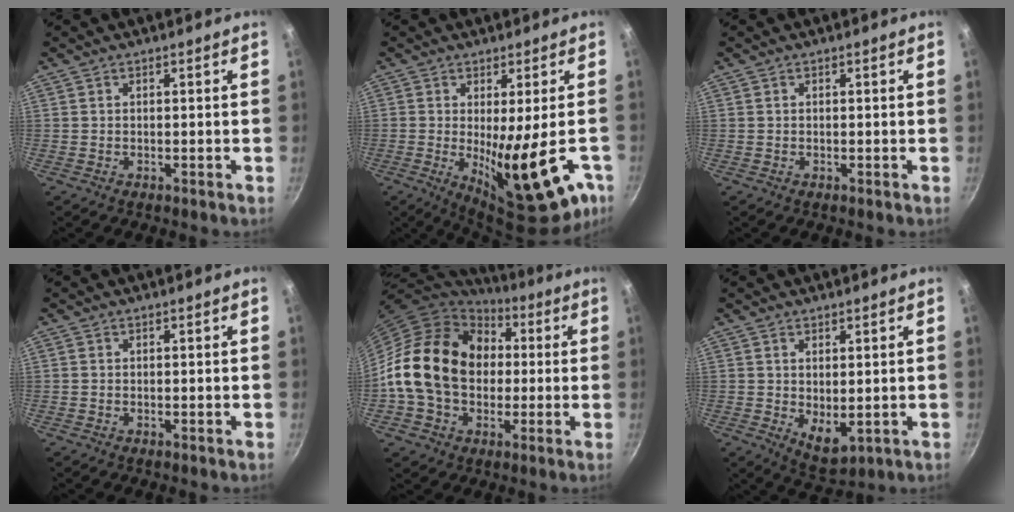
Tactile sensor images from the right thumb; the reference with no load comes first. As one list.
[{"total": 17.6, "force": [-4.7, 4.8, 16.2], "torque": [-0.217, -0.025, -0.050]}, {"total": 0.0}, {"total": 0.0}, {"total": 21.1, "force": [1.0, 16.1, 13.6], "torque": [-0.223, 0.038, 0.014]}, {"total": 5.8, "force": [0.5, 3.0, 4.9], "torque": [-0.068, -0.021, 0.020]}]